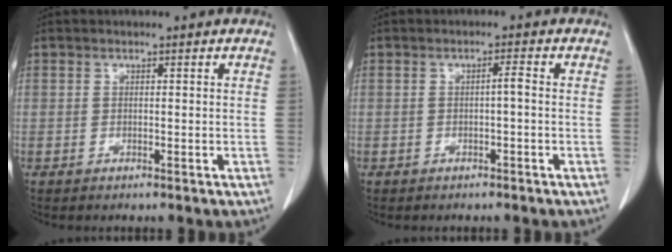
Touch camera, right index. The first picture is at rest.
{"total": 1.3, "force": [-0.3, 0.0, 1.3], "torque": [-0.019, 0.004, -0.004]}